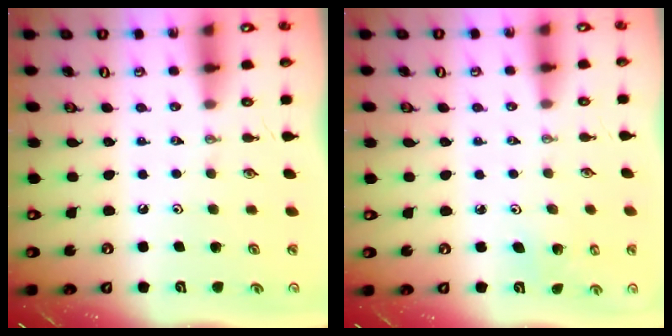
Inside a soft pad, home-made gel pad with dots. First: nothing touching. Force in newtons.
{"total": 3.3, "press": 3.3, "slide": 0.2}